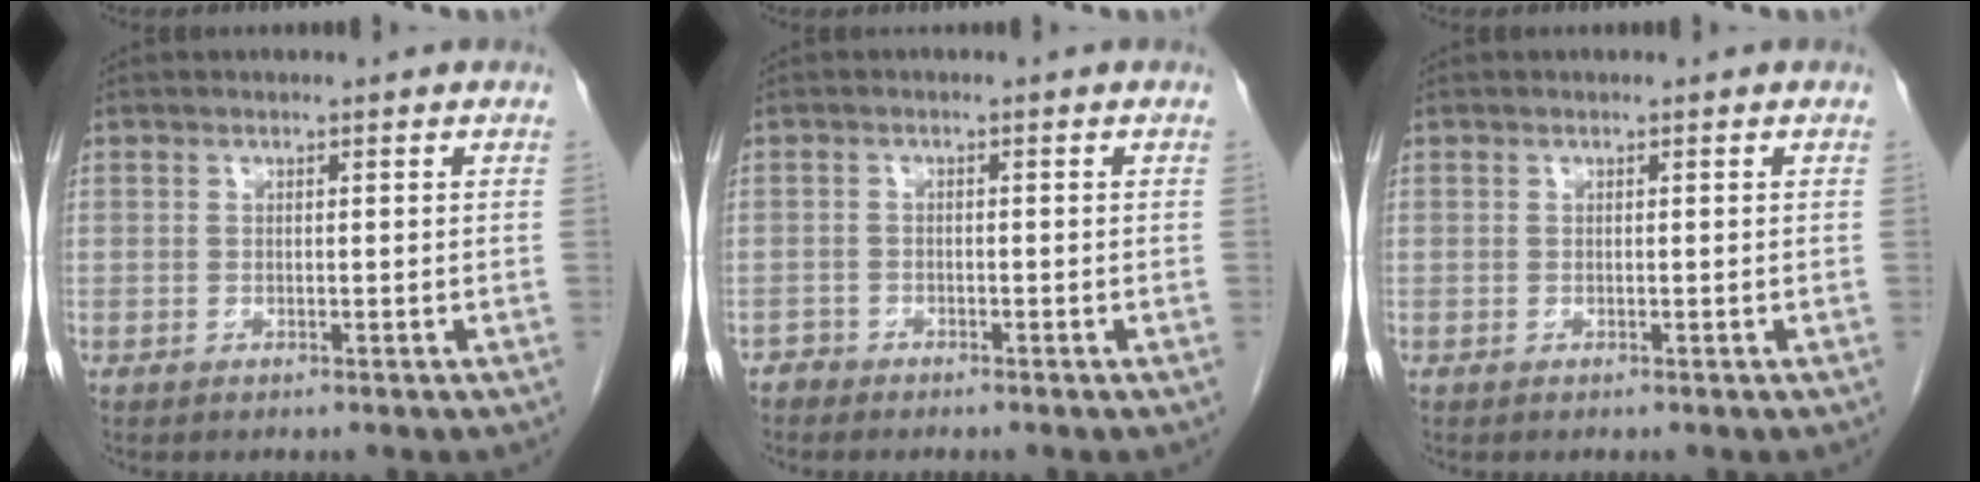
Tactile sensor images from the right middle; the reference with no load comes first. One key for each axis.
{"total": 1.3, "fx": -1.2, "fy": 0.4, "fz": -0.4, "tx": 0.008, "ty": 0.001, "tz": -0.025}
{"total": 0.0}